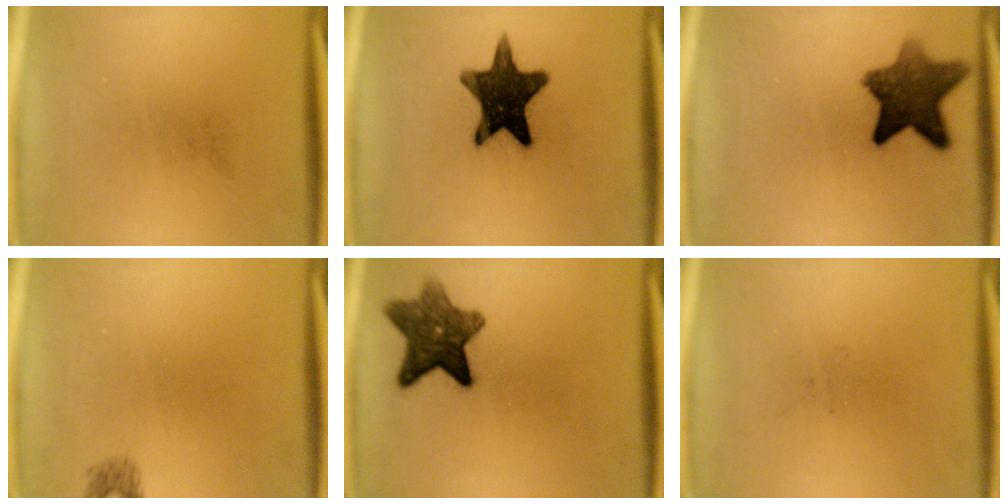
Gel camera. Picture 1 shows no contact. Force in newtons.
{"total": 15.2}
{"total": 10.4}
{"total": 1.0}
{"total": 9.3}
{"total": 0.0}